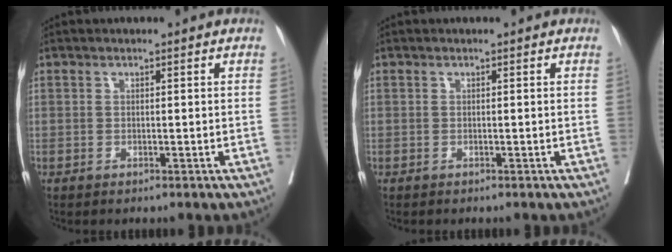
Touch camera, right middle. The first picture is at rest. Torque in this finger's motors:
{"motor_torque": [-0.14, 0.00, 0.01, 0.00]}